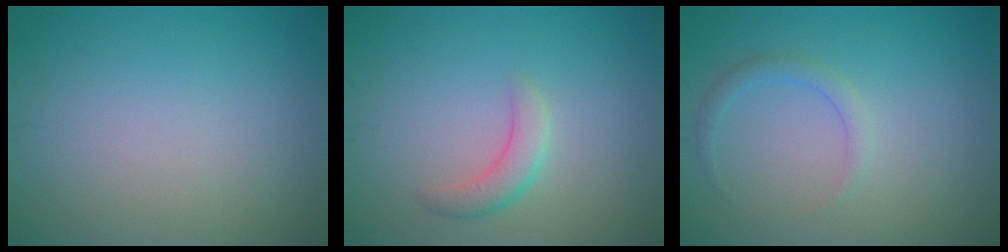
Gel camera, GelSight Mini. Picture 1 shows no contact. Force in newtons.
{"total": 2.1, "press": 2.1, "slide": 0.2}
{"total": 1.4, "press": 1.4, "slide": 0.2}